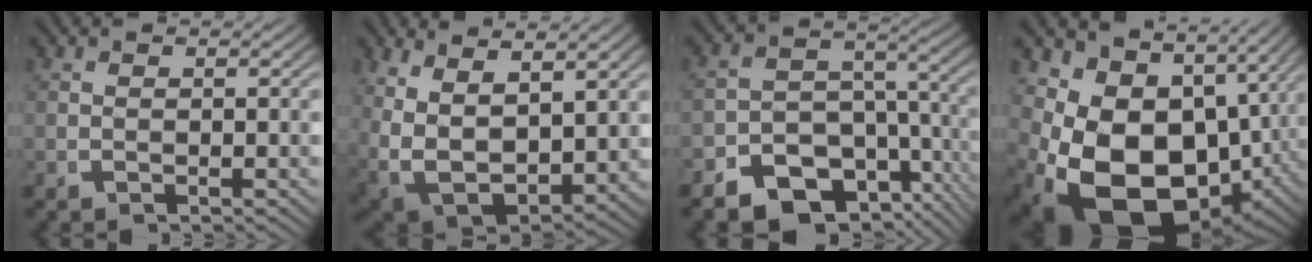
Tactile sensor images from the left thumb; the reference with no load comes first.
{"total": 10.9, "force": [-0.9, 8.3, 7.1], "torque": [-0.193, -0.064, 0.010]}
{"total": 10.3, "force": [-5.4, 6.9, 5.4], "torque": [-0.085, -0.035, -0.082]}
{"total": 16.5, "force": [-1.7, 11.3, 11.9], "torque": [-0.245, -0.071, 0.006]}